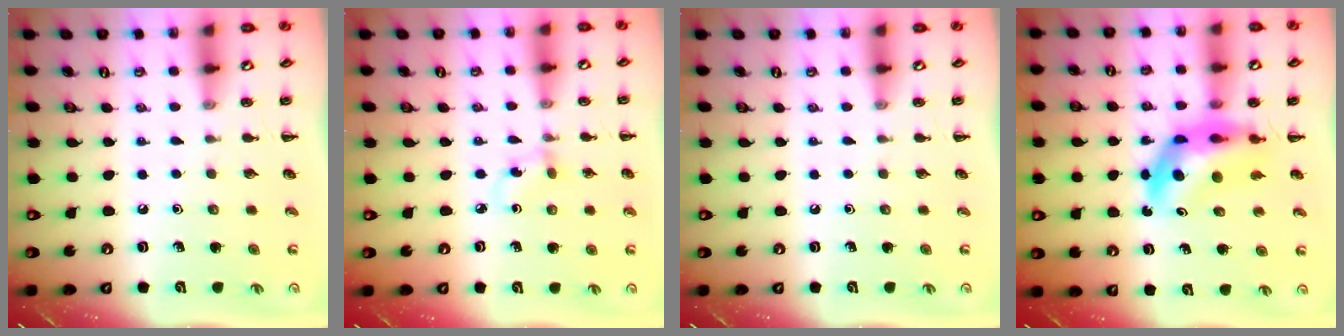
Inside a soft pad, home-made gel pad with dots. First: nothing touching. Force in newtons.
{"total": 3.3, "press": 3.1, "slide": 1.3}
{"total": 0.0}
{"total": 9.5, "press": 9.0, "slide": 3.2}